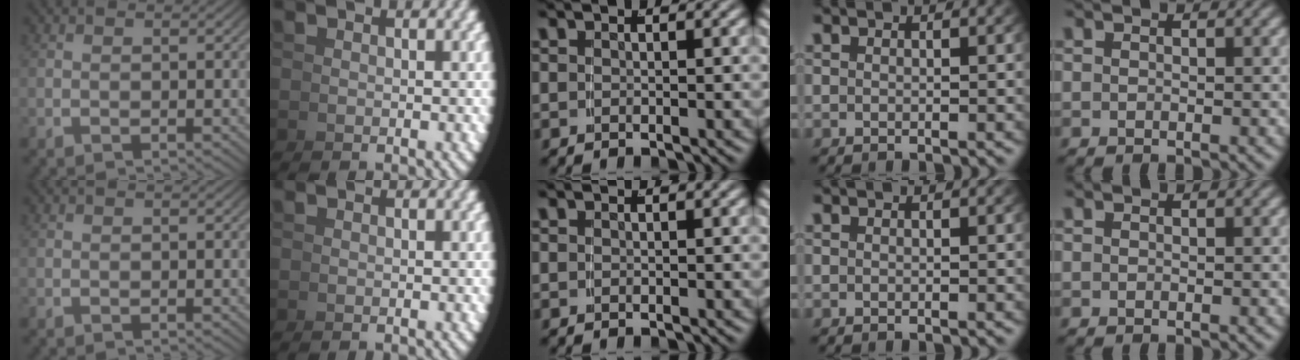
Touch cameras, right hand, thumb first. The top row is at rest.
{}